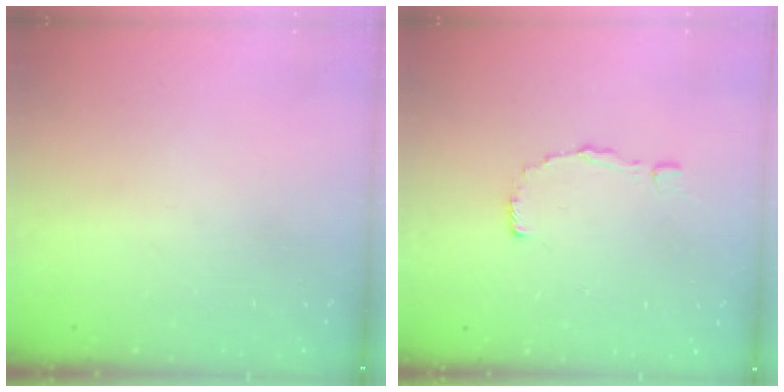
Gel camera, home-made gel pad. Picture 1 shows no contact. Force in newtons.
{"total": 4.9, "press": 4.9, "slide": 0.4}